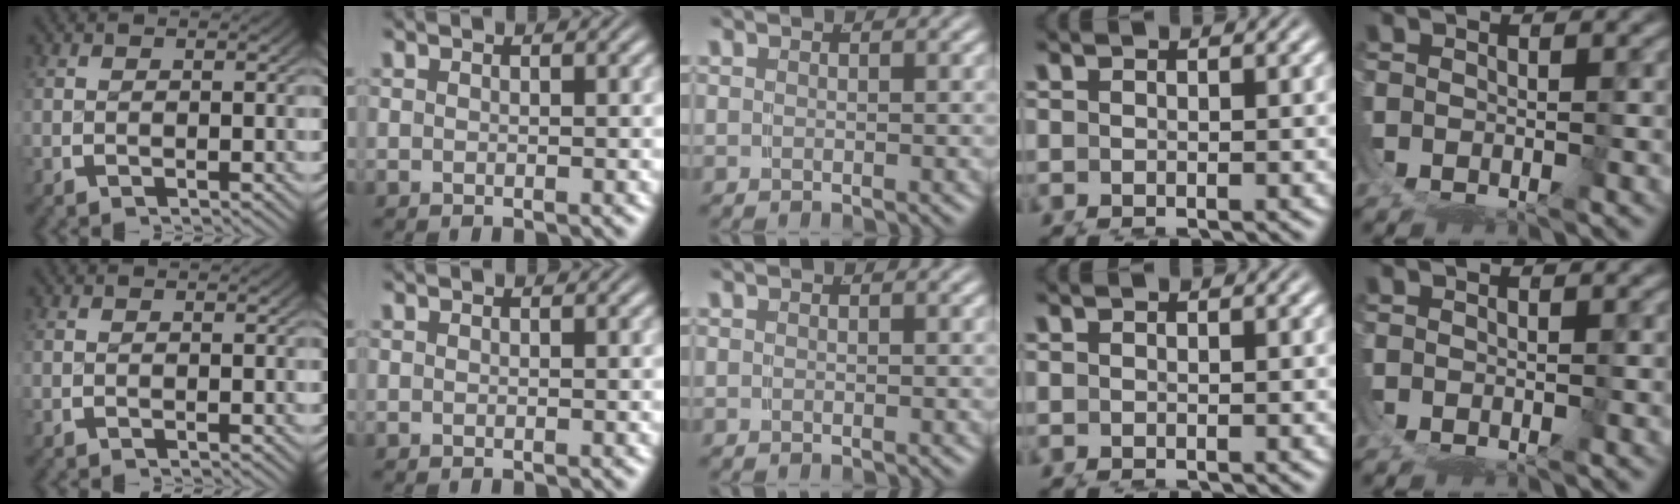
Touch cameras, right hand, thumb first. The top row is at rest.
{}